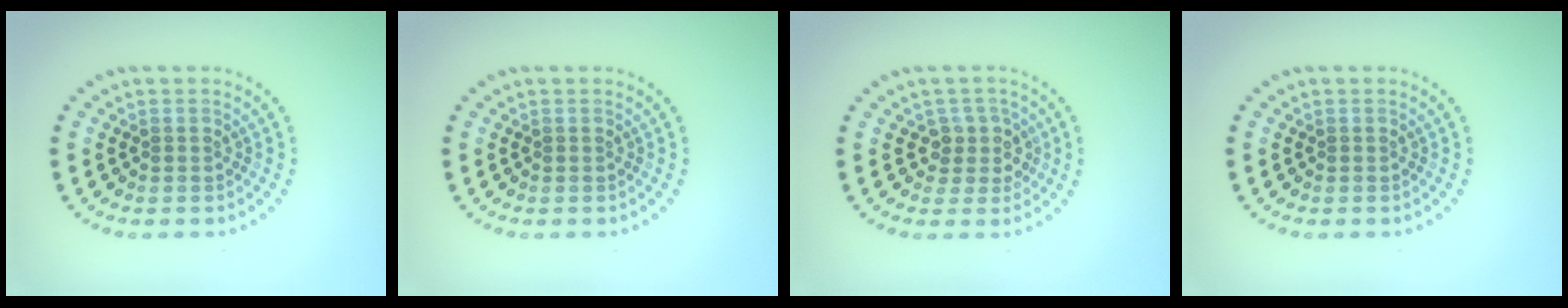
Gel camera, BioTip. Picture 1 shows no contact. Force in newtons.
{"total": 0.0}
{"total": 2.5, "press": 2.0, "slide": 1.5}
{"total": 0.0}